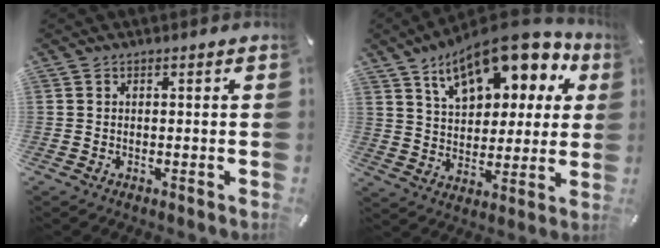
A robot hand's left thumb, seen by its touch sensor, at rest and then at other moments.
{"total": 17.6, "force": [10.9, 9.1, 10.3], "torque": [-0.173, -0.055, 0.188]}